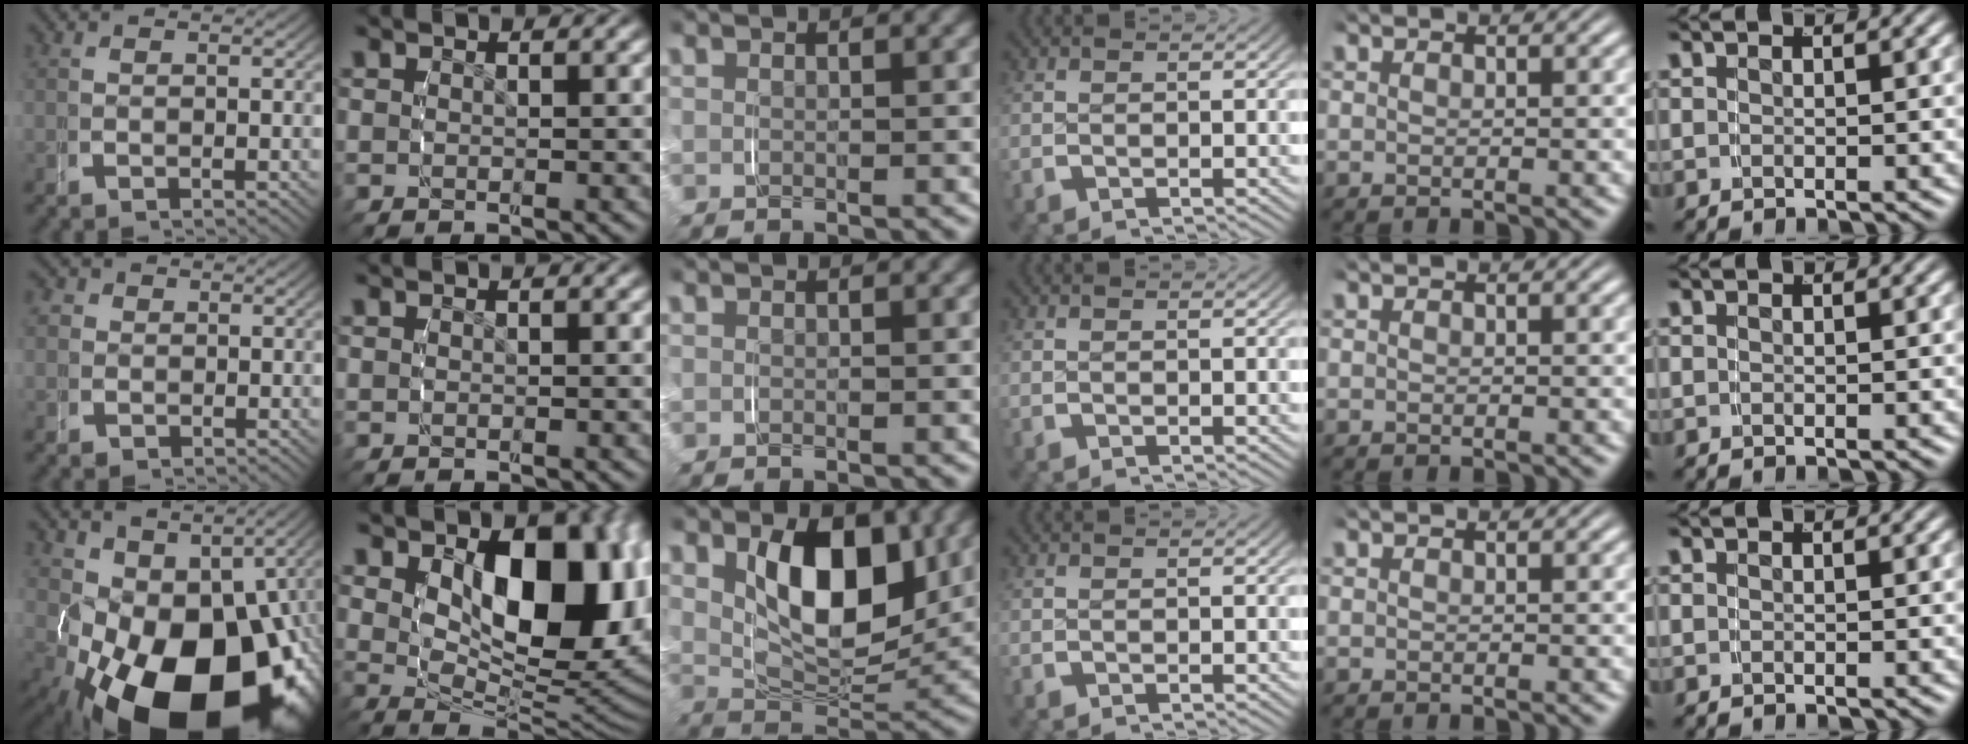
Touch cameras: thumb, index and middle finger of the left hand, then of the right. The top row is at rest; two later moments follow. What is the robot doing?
{"motion": "grasp_and_lifting", "object": "plastic wrap"}